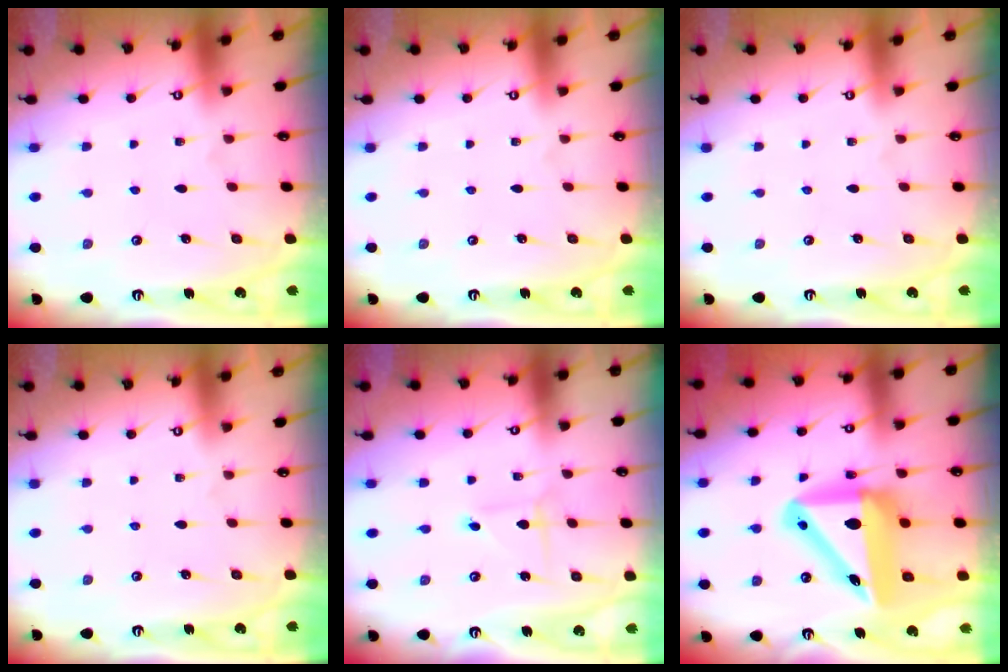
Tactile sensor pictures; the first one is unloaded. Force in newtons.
{"total": 0.0}
{"total": 0.0}
{"total": 0.0}
{"total": 0.9, "press": 0.9, "slide": 0.0}
{"total": 15.2, "press": 14.7, "slide": 3.6}